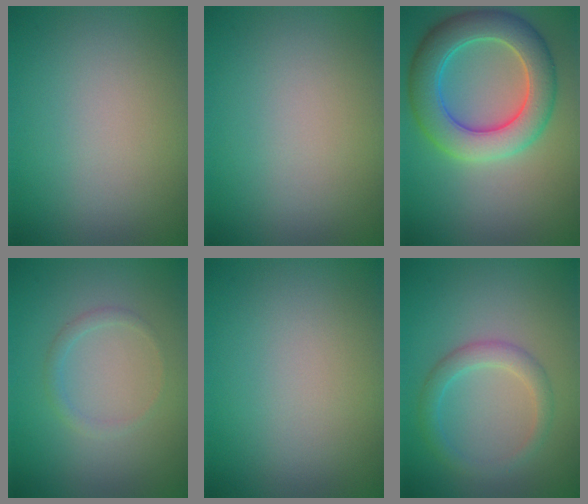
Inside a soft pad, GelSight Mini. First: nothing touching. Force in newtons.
{"total": 0.0}
{"total": 7.5, "press": 7.5, "slide": 0.2}
{"total": 1.1, "press": 1.1, "slide": 0.1}
{"total": 0.0}
{"total": 2.4, "press": 2.4, "slide": 0.1}